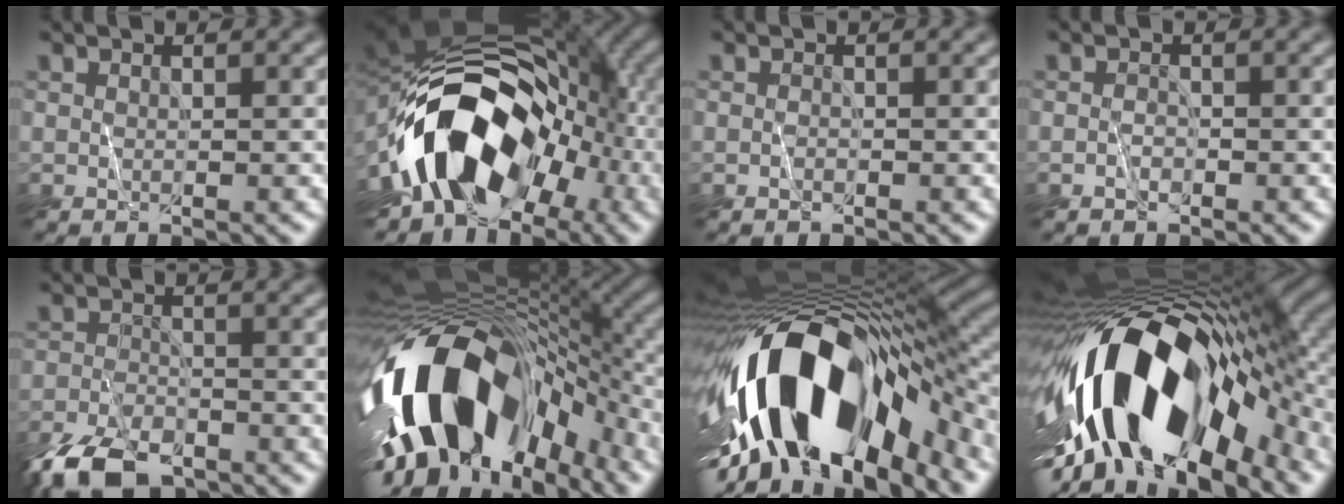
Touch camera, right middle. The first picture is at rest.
{"total": 12.1, "force": [-6.2, 7.7, 7.0], "torque": [-0.096, 0.010, -0.119]}
{"total": 2.6, "force": [-0.7, -1.3, -2.1], "torque": [0.038, -0.004, -0.010]}
{"total": 1.3, "force": [-1.1, -0.1, -0.7], "torque": [0.013, -0.005, -0.020]}
{"total": 7.4, "force": [-6.5, 2.5, 2.5], "torque": [-0.059, -0.028, -0.122]}
{"total": 14.9, "force": [-6.8, 7.8, 10.7], "torque": [-0.186, -0.020, -0.109]}
{"total": 15.9, "force": [-6.6, 7.6, 12.2], "torque": [-0.216, -0.004, -0.111]}
{"total": 15.9, "force": [-5.2, 7.8, 12.8], "torque": [-0.225, 0.008, -0.097]}